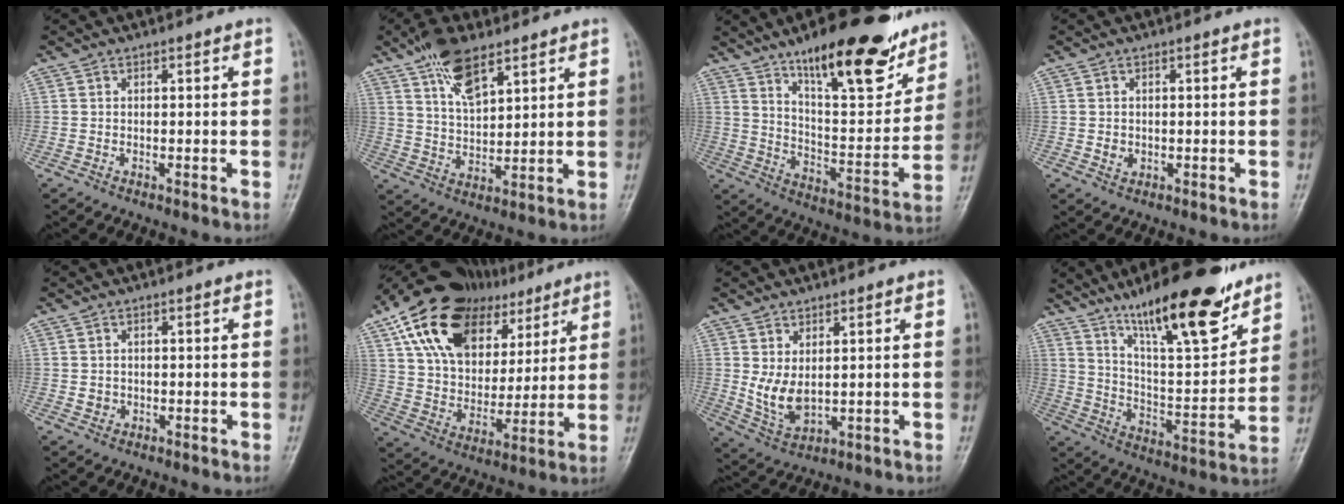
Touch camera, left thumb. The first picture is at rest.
{"total": 10.0, "force": [6.4, 4.2, 6.6], "torque": [-0.105, -0.029, 0.121]}
{"total": 23.1, "force": [15.5, 6.9, 15.6], "torque": [-0.193, -0.073, 0.250]}
{"total": 2.1, "force": [-0.2, 1.8, 1.1], "torque": [-0.011, 0.002, -0.001]}
{"total": 2.0, "force": [-0.2, 1.9, 0.8], "torque": [-0.003, 0.004, -0.001]}
{"total": 22.5, "force": [11.5, 14.5, 12.8], "torque": [-0.189, -0.013, 0.200]}
{"total": 6.6, "force": [1.0, 3.9, 5.1], "torque": [-0.088, -0.012, 0.037]}
{"total": 20.9, "force": [14.5, 5.3, 14.1], "torque": [-0.189, -0.077, 0.241]}